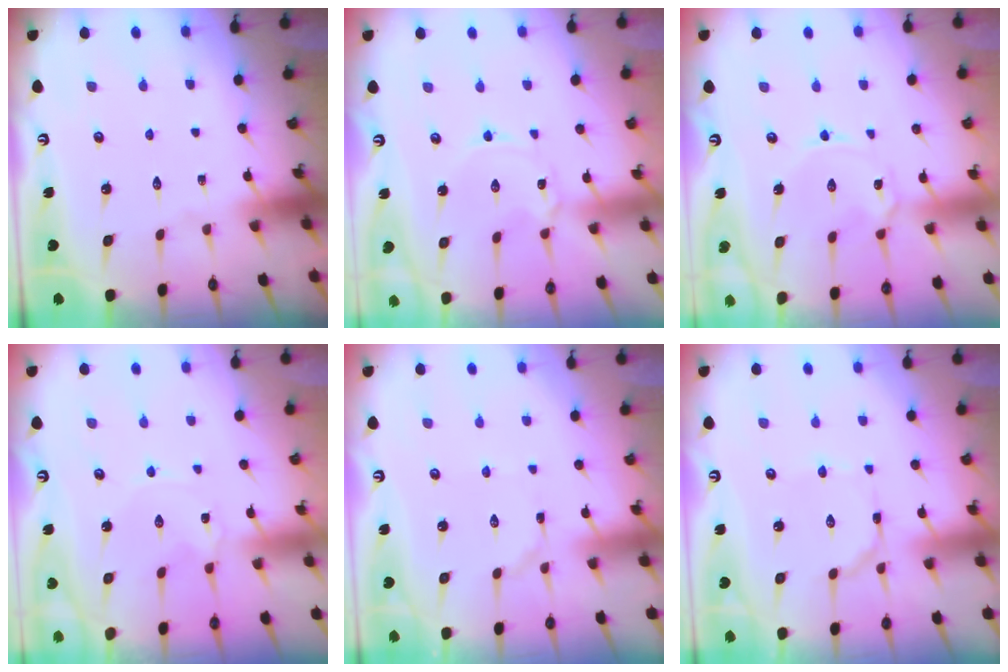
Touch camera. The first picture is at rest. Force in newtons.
{"total": 0.9, "press": 0.9, "slide": 0.1}
{"total": 2.6, "press": 2.6, "slide": 0.4}
{"total": 2.8, "press": 2.8, "slide": 0.4}
{"total": 3.0, "press": 2.9, "slide": 0.3}
{"total": 3.7, "press": 3.7, "slide": 0.3}